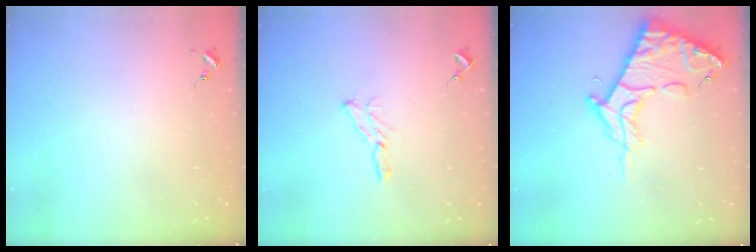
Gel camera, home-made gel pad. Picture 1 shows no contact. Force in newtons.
{"total": 5.9, "press": 5.9, "slide": 0.5}
{"total": 16.7, "press": 16.6, "slide": 1.9}